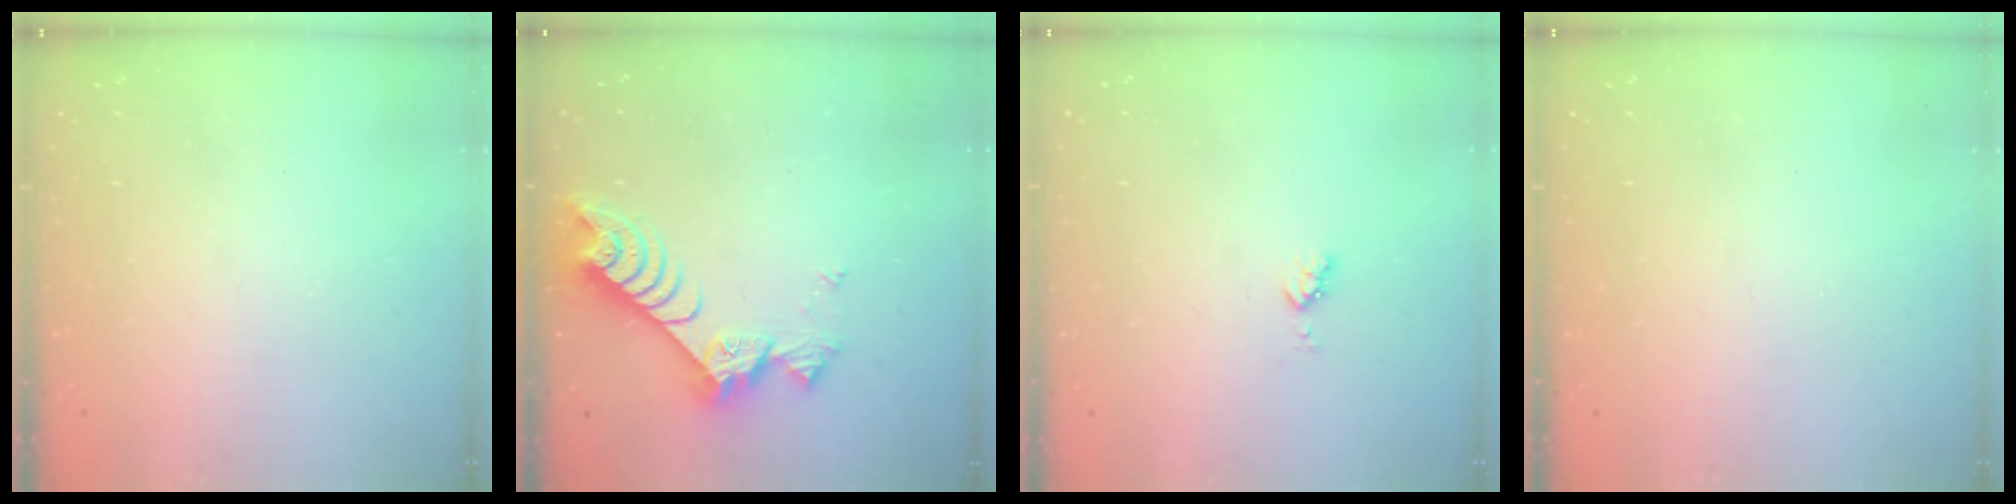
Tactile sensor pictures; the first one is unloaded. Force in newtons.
{"total": 7.9, "press": 7.9, "slide": 0.7}
{"total": 3.6, "press": 3.5, "slide": 0.4}
{"total": 0.0}